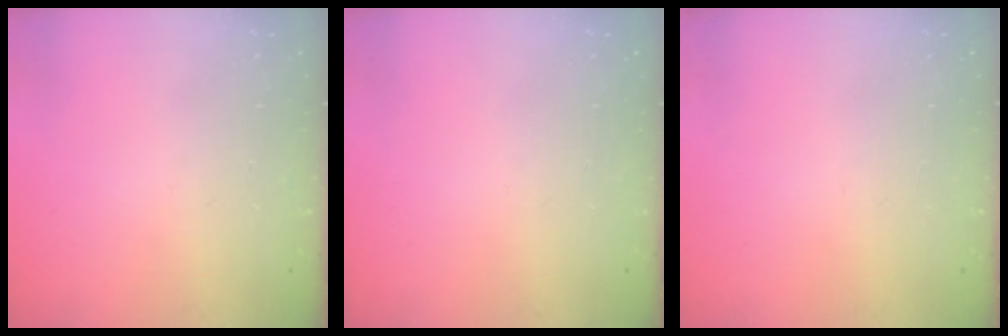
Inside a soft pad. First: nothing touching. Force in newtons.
{"total": 0.0}
{"total": 0.0}